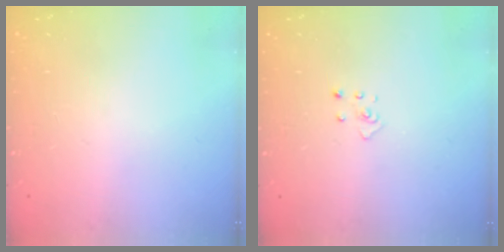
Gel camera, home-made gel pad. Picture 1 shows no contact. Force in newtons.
{"total": 2.9, "press": 2.9, "slide": 0.2}